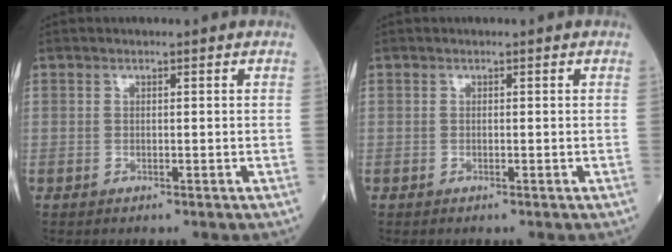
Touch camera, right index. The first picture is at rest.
{"total": 0.0}